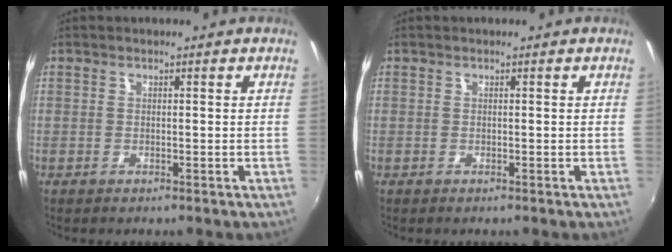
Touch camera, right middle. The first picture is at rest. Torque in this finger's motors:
{"motor_torque": [-0.08, 0.12, -0.03, 0.00]}